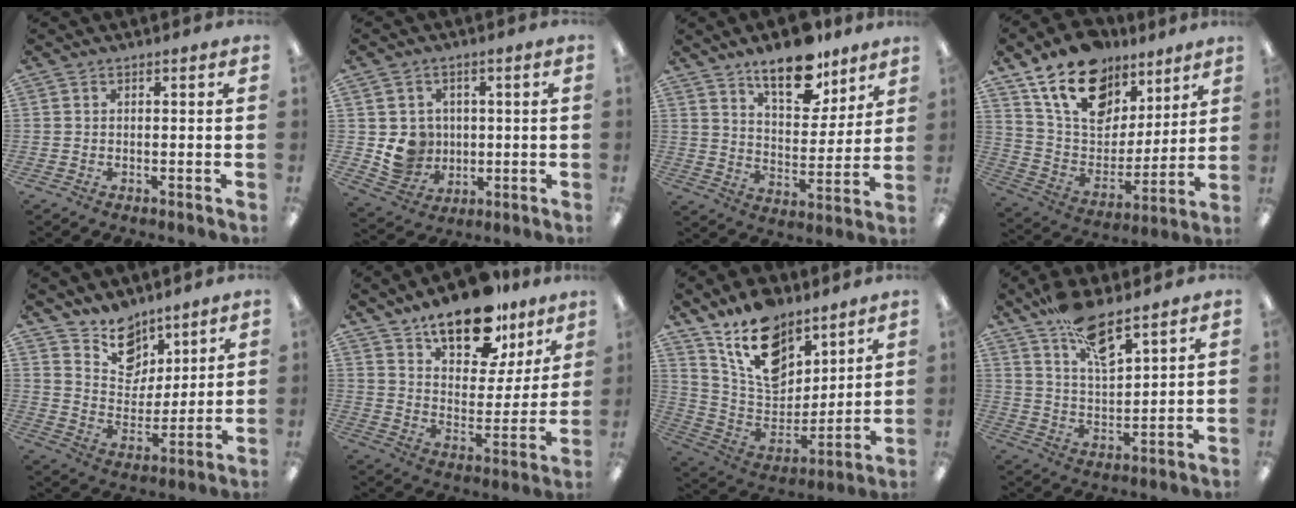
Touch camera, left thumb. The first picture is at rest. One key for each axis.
{"total": 7.9, "fx": 0.3, "fy": 7.7, "fz": 1.8, "tx": -0.037, "ty": 0.007, "tz": 0.018}
{"total": 17.8, "fx": 12.8, "fy": 7.7, "fz": 9.7, "tx": -0.150, "ty": -0.074, "tz": 0.220}
{"total": 18.6, "fx": 12.3, "fy": 11.4, "fz": 8.2, "tx": -0.155, "ty": -0.062, "tz": 0.226}
{"total": 11.3, "fx": 8.7, "fy": 6.9, "fz": 2.1, "tx": -0.039, "ty": -0.065, "tz": 0.167}
{"total": 18.0, "fx": 13.2, "fy": 8.2, "fz": 9.1, "tx": -0.138, "ty": -0.079, "tz": 0.229}
{"total": 16.8, "fx": 12.0, "fy": 9.1, "fz": 7.3, "tx": -0.143, "ty": -0.070, "tz": 0.224}
{"total": 12.2, "fx": 9.0, "fy": 4.1, "fz": 7.2, "tx": -0.120, "ty": -0.049, "tz": 0.159}